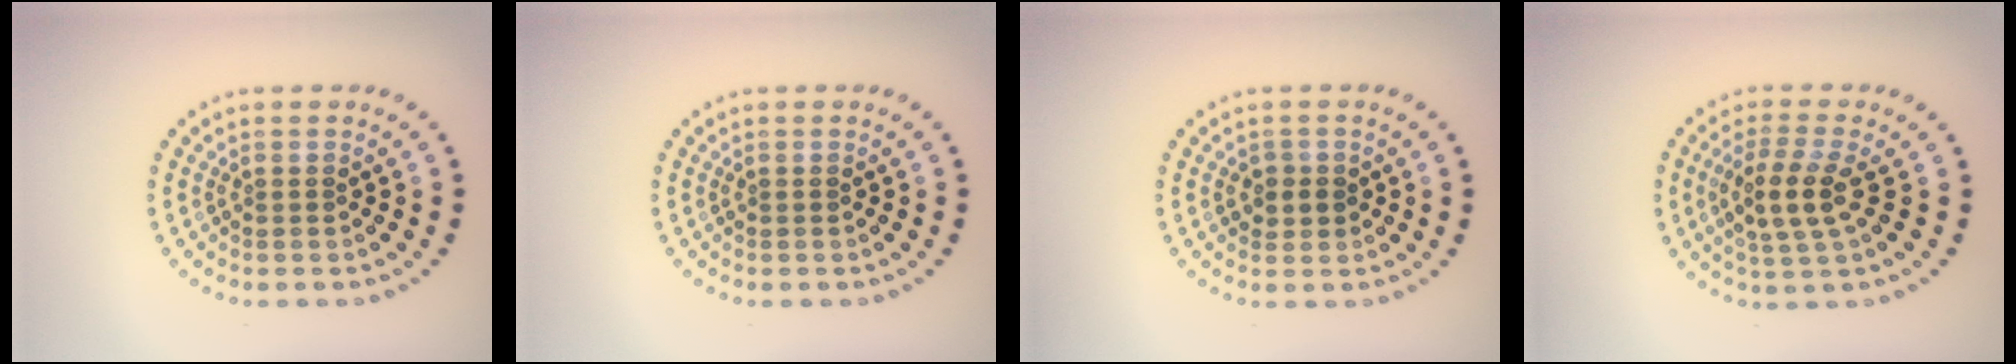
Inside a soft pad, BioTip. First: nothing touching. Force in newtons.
{"total": 0.0}
{"total": 1.5, "press": 1.4, "slide": 0.7}
{"total": 3.8, "press": 3.4, "slide": 1.7}